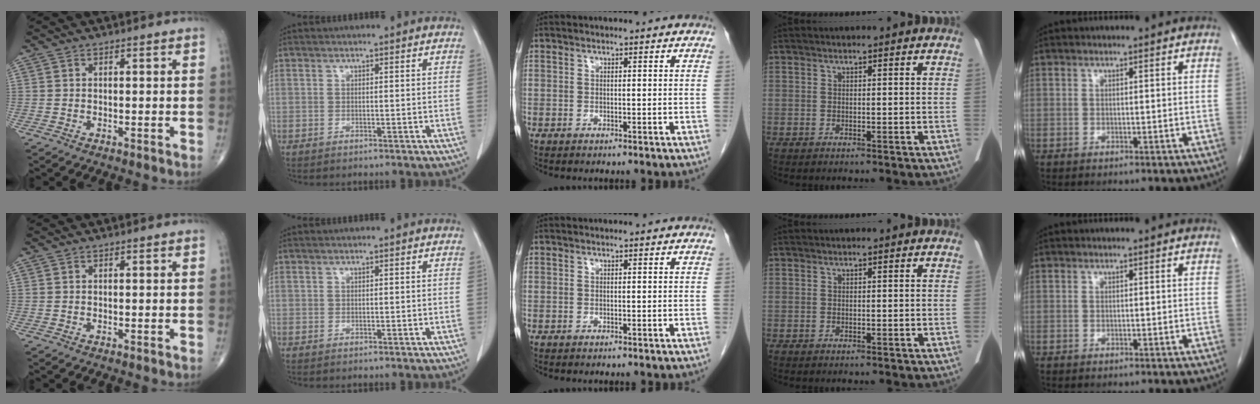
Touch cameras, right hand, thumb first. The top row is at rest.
{}